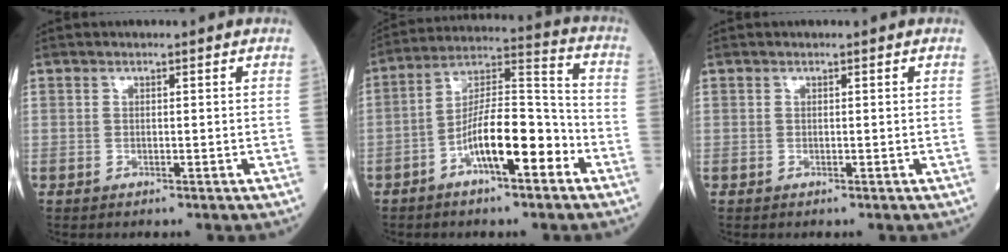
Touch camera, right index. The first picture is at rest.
{"total": 12.4, "force": [-5.4, 3.0, 10.7], "torque": [-0.191, 0.021, -0.096]}
{"total": 0.0}